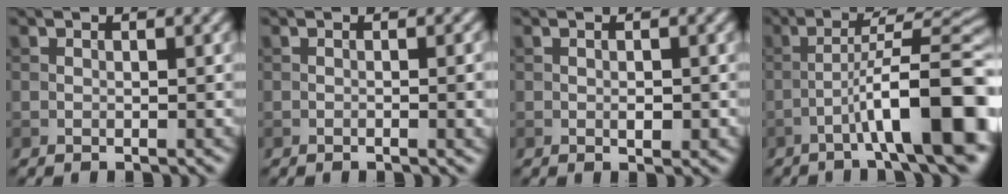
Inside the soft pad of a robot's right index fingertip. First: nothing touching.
{"total": 2.4, "force": [-0.4, 0.6, 2.3], "torque": [-0.029, -0.002, -0.007]}
{"total": 1.3, "force": [-0.2, 0.6, 1.2], "torque": [-0.020, 0.000, -0.003]}
{"total": 11.2, "force": [-4.3, 2.0, 10.1], "torque": [-0.144, 0.028, -0.065]}